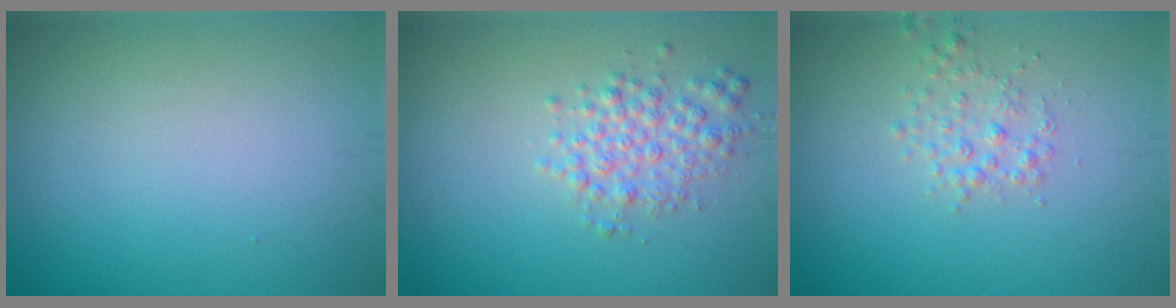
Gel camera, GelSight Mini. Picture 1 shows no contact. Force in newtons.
{"total": 2.8, "press": 2.8, "slide": 0.1}
{"total": 1.7, "press": 1.7, "slide": 0.1}